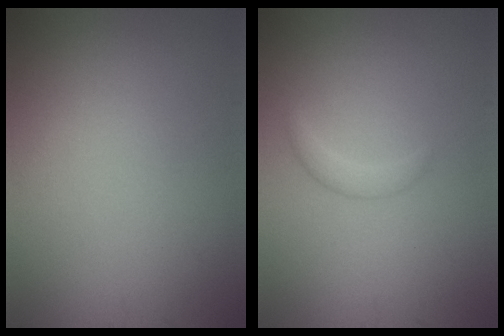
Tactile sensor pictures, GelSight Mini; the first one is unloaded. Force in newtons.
{"total": 1.1, "press": 1.1, "slide": 0.1}